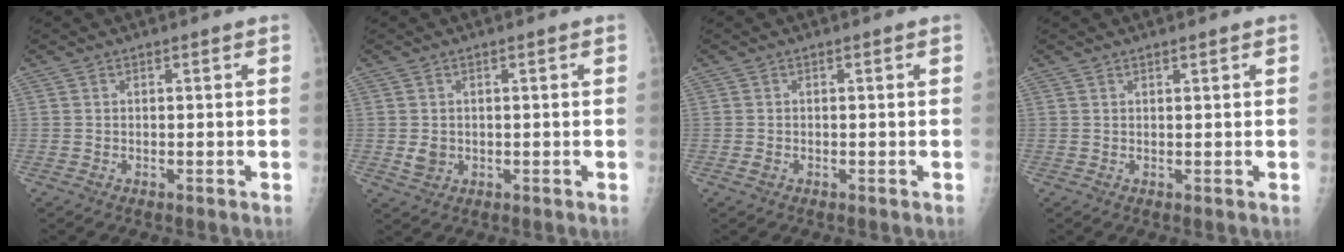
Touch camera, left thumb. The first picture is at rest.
{"total": 2.4, "force": [-0.1, 2.1, 1.2], "torque": [-0.015, -0.002, 0.005]}
{"total": 0.8, "force": [-0.3, 0.6, 0.5], "torque": [-0.012, -0.001, -0.005]}
{"total": 0.7, "force": [0.6, 0.1, 0.4], "torque": [-0.006, -0.003, 0.010]}